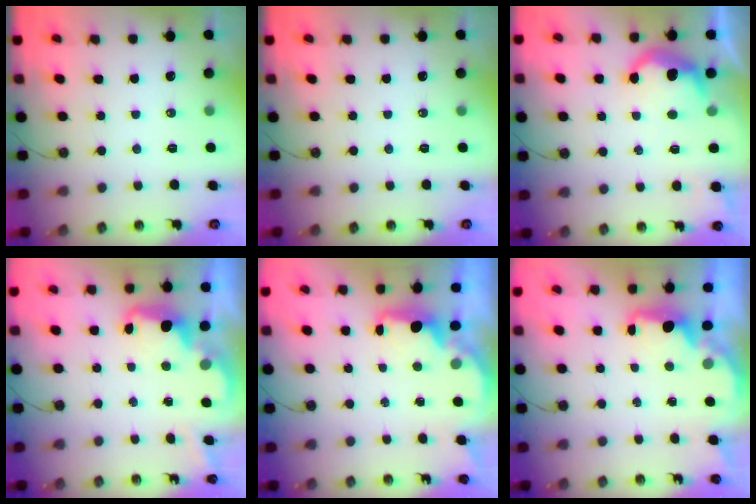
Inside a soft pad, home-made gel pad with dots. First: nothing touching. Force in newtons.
{"total": 0.0}
{"total": 9.9, "press": 9.8, "slide": 0.9}
{"total": 2.4, "press": 2.3, "slide": 0.7}
{"total": 2.1, "press": 2.0, "slide": 0.6}
{"total": 2.3, "press": 2.1, "slide": 0.8}